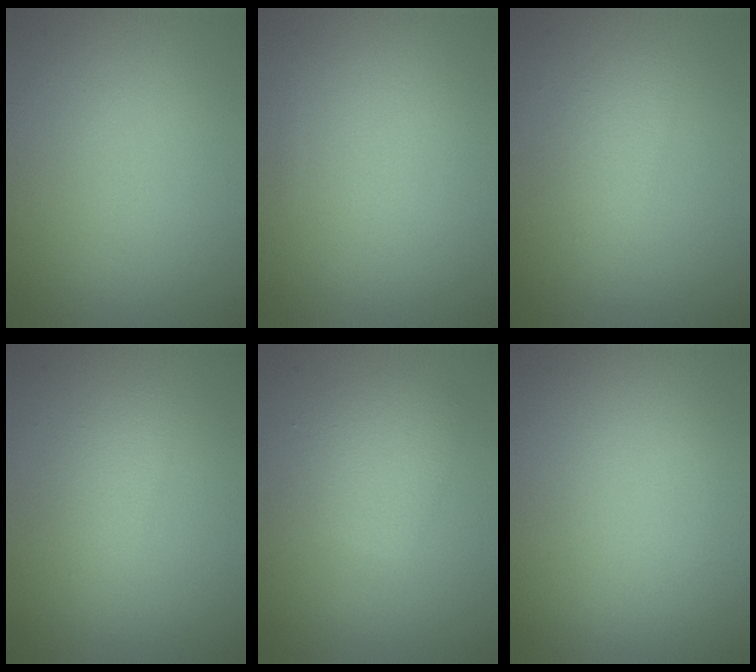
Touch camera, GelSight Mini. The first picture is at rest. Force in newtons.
{"total": 0.0}
{"total": 1.8, "press": 1.8, "slide": 0.1}
{"total": 1.8, "press": 1.8, "slide": 0.1}
{"total": 2.8, "press": 2.8, "slide": 0.1}
{"total": 0.0}